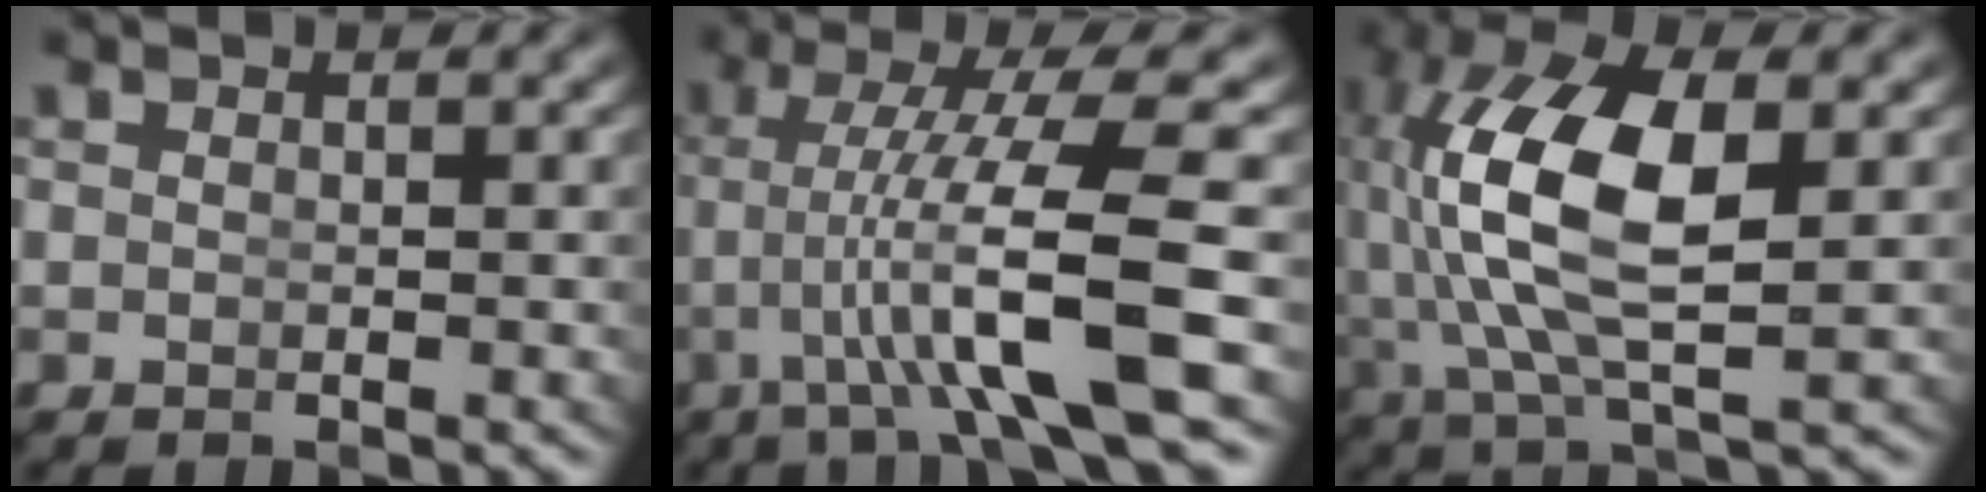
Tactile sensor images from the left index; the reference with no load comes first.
{"total": 8.0, "force": [-0.8, 0.7, 7.9], "torque": [-0.139, -0.006, -0.008]}
{"total": 9.0, "force": [0.9, 3.4, 8.2], "torque": [-0.184, -0.018, 0.032]}